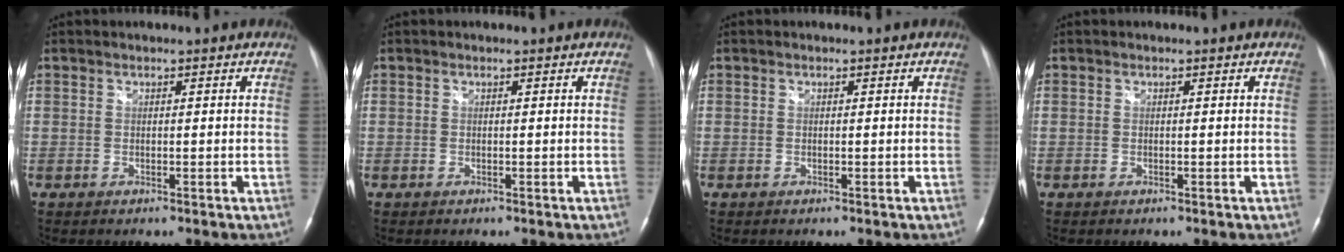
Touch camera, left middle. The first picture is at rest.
{"total": 0.0}
{"total": 0.0}
{"total": 0.0}